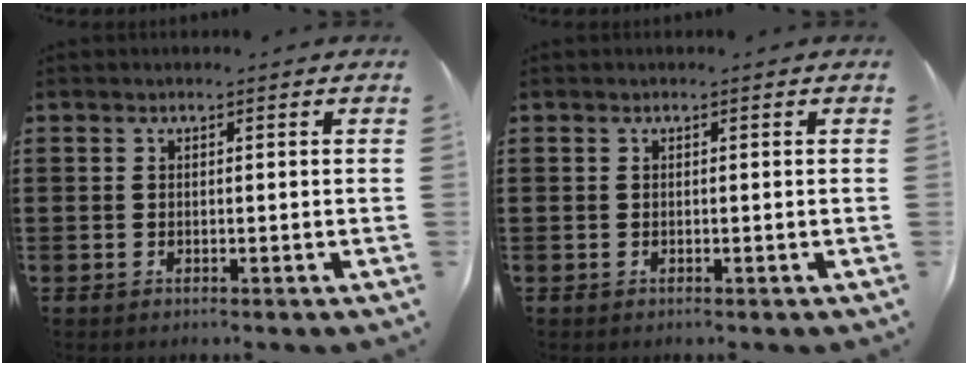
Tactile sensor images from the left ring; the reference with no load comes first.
{"total": 0.0}